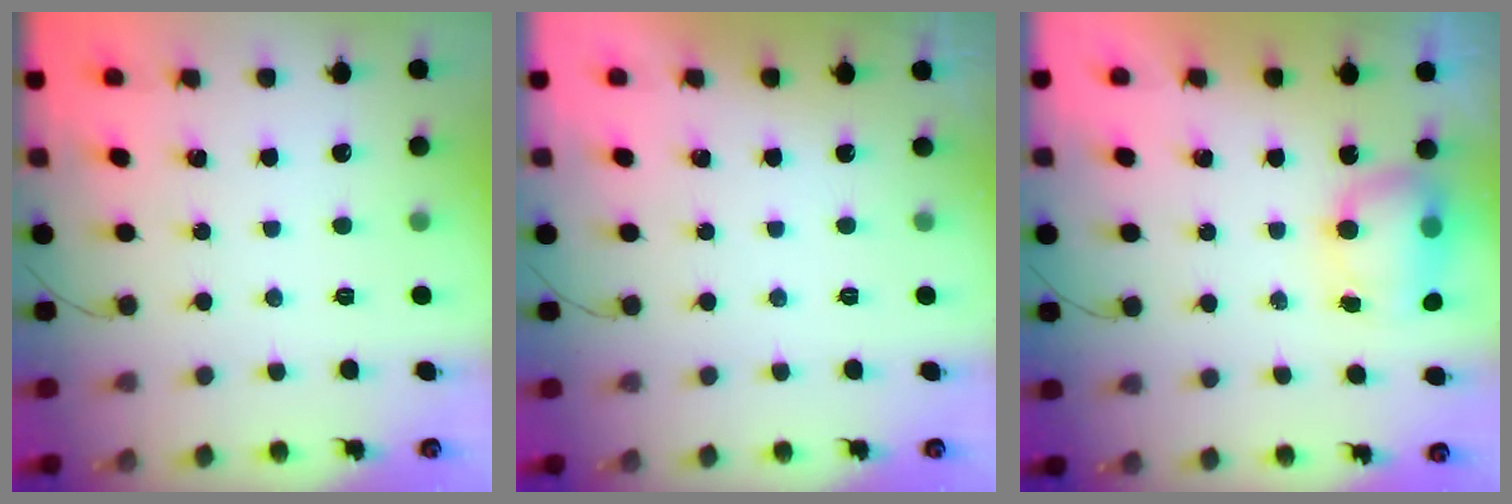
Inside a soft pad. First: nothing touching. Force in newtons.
{"total": 0.0}
{"total": 7.1, "press": 7.0, "slide": 1.2}